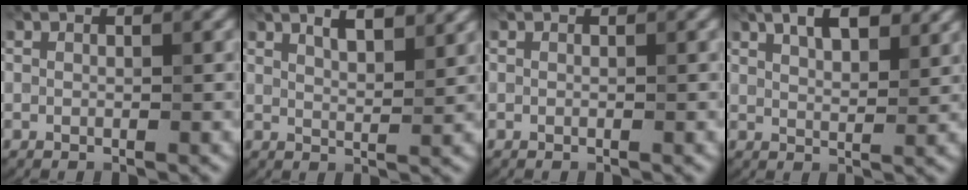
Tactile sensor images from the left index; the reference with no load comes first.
{"total": 4.8, "force": [3.1, 1.7, 3.3], "torque": [-0.031, 0.023, 0.031]}
{"total": 0.0}
{"total": 5.2, "force": [2.9, 2.0, 3.7], "torque": [-0.056, 0.015, 0.038]}